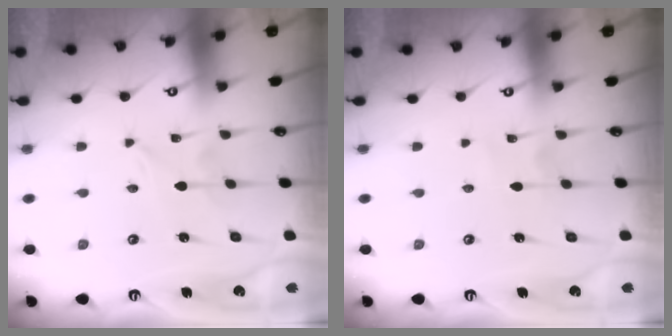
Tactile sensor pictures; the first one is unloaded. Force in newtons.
{"total": 2.1, "press": 2.0, "slide": 0.3}